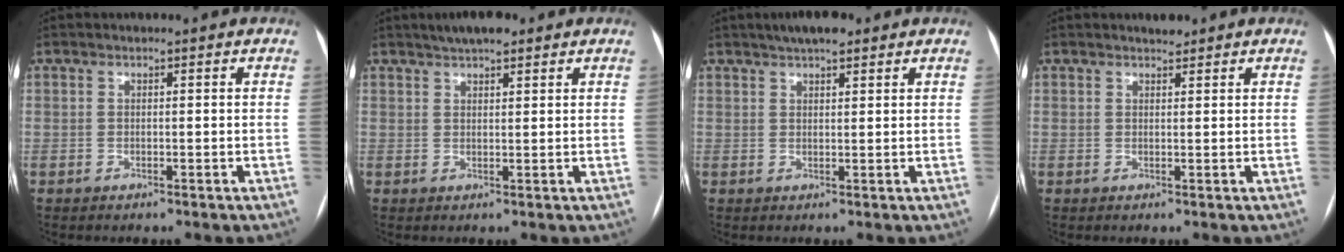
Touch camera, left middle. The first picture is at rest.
{"total": 4.9, "force": [3.9, 1.3, 2.6], "torque": [-0.046, 0.019, 0.065]}
{"total": 5.1, "force": [3.8, 1.4, 3.2], "torque": [-0.052, 0.021, 0.060]}
{"total": 1.5, "force": [1.4, 0.5, 0.5], "torque": [-0.013, 0.002, 0.022]}